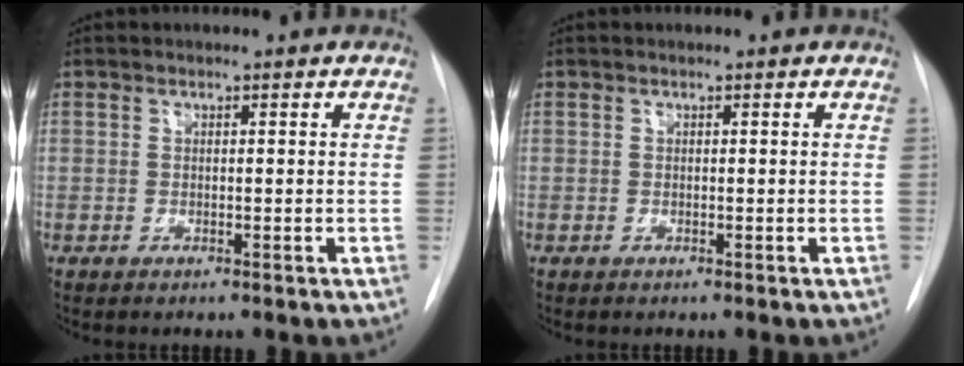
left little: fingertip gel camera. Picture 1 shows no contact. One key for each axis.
{"total": 0.0}